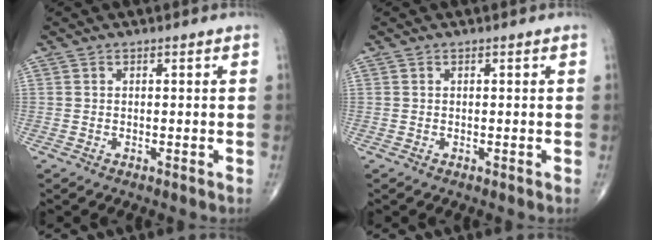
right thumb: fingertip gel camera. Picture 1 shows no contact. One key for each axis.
{"total": 0.0}